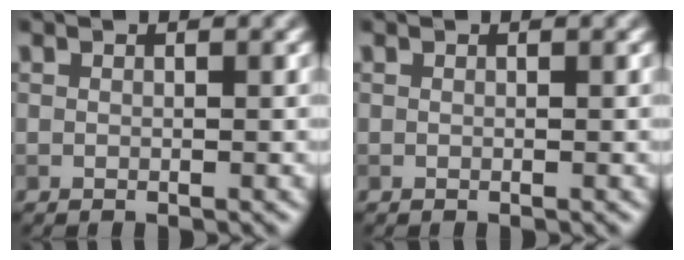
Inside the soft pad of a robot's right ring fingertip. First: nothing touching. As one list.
[{"total": 0.0}]